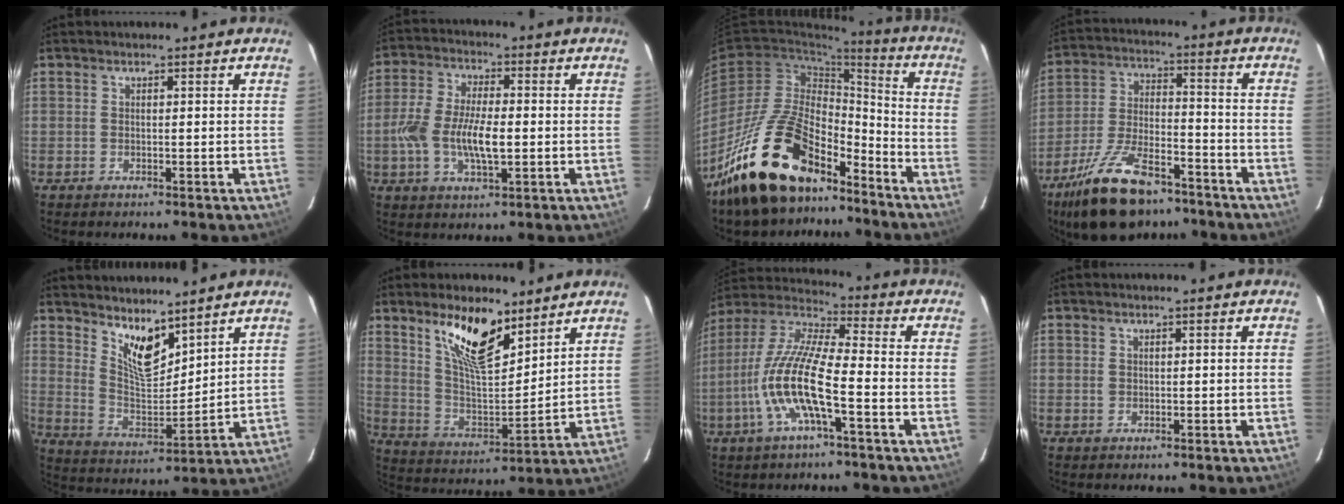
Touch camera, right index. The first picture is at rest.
{"total": 10.8, "force": [-1.8, 4.3, 9.7], "torque": [-0.198, 0.000, -0.036]}
{"total": 22.8, "force": [-16.4, 10.1, 12.2], "torque": [-0.233, 0.015, -0.272]}
{"total": 18.5, "force": [-13.1, 7.6, 10.5], "torque": [-0.209, -0.013, -0.223]}
{"total": 9.8, "force": [7.3, 3.3, 5.5], "torque": [-0.096, -0.012, 0.142]}
{"total": 13.9, "force": [9.3, 4.7, 9.2], "torque": [-0.166, -0.005, 0.179]}
{"total": 13.9, "force": [-4.7, 2.5, 12.8], "torque": [-0.262, -0.004, -0.098]}
{"total": 0.6, "force": [0.1, 0.6, 0.1], "torque": [0.000, 0.001, 0.002]}